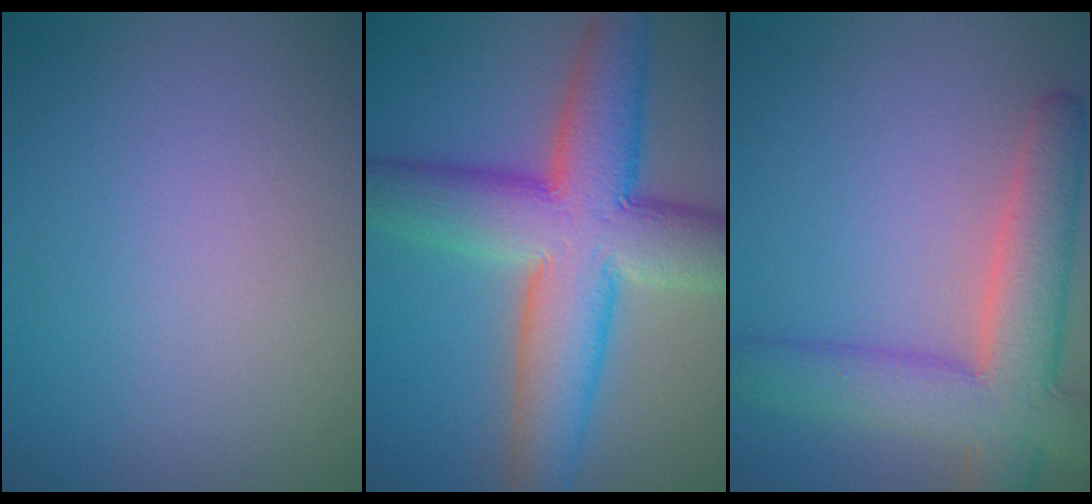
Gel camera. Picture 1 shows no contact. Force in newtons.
{"total": 11.3, "press": 11.3, "slide": 0.6}
{"total": 7.5, "press": 7.5, "slide": 0.5}